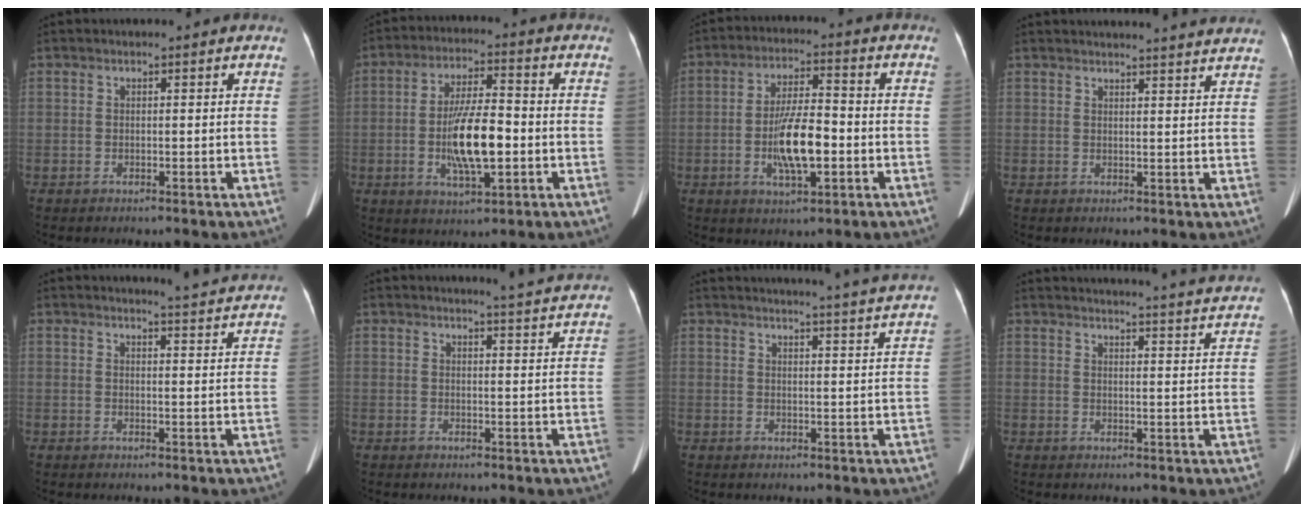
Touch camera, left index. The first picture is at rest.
{"total": 10.5, "force": [-1.9, 2.7, 10.0], "torque": [-0.192, 0.001, -0.030]}
{"total": 9.3, "force": [-2.2, 2.4, 8.7], "torque": [-0.168, 0.003, -0.038]}
{"total": 13.4, "force": [12.9, 0.1, 3.5], "torque": [-0.036, -0.008, 0.137]}
{"total": 6.6, "force": [6.5, -0.4, 1.2], "torque": [-0.026, -0.010, 0.065]}
{"total": 6.3, "force": [6.0, -0.7, 1.5], "torque": [-0.029, -0.008, 0.058]}
{"total": 16.9, "force": [16.1, -1.5, 4.9], "torque": [-0.077, -0.040, 0.186]}
{"total": 25.8, "force": [25.0, 0.3, 6.2], "torque": [-0.080, -0.052, 0.291]}